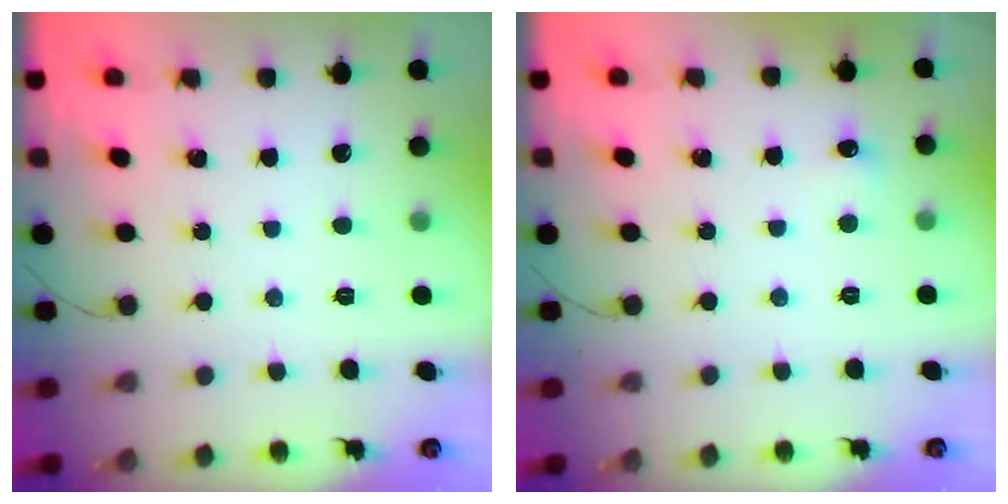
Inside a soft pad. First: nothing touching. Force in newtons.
{"total": 3.8, "press": 3.6, "slide": 1.1}